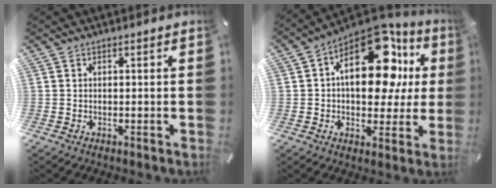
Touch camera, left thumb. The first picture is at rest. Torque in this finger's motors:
{"motor_torque": [2.53, 2.48, 2.02, -0.75, 0.28]}